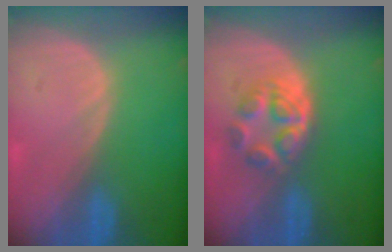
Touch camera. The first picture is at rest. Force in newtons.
{"total": 6.3, "press": 5.3, "slide": 3.3}